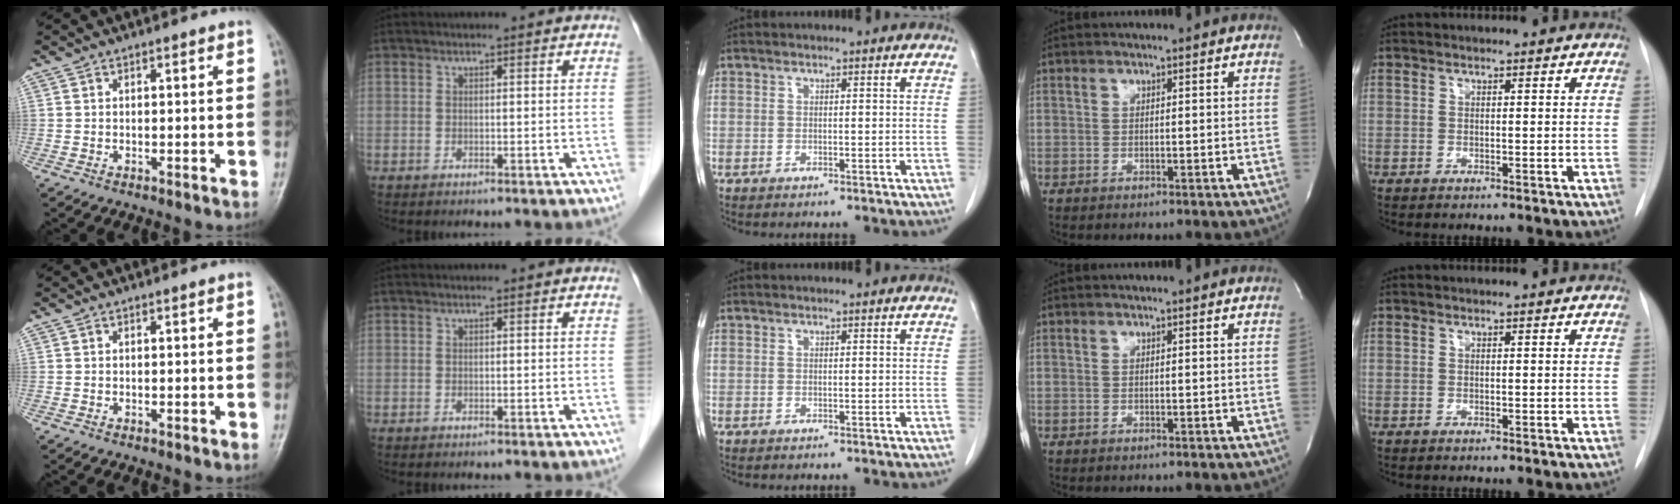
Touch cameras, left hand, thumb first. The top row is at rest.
{}